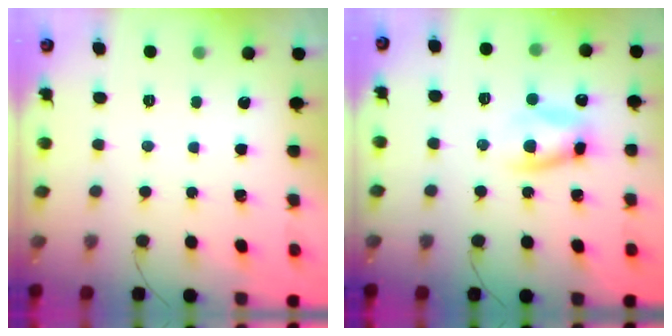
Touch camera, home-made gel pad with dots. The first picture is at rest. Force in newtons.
{"total": 8.4, "press": 8.3, "slide": 1.4}